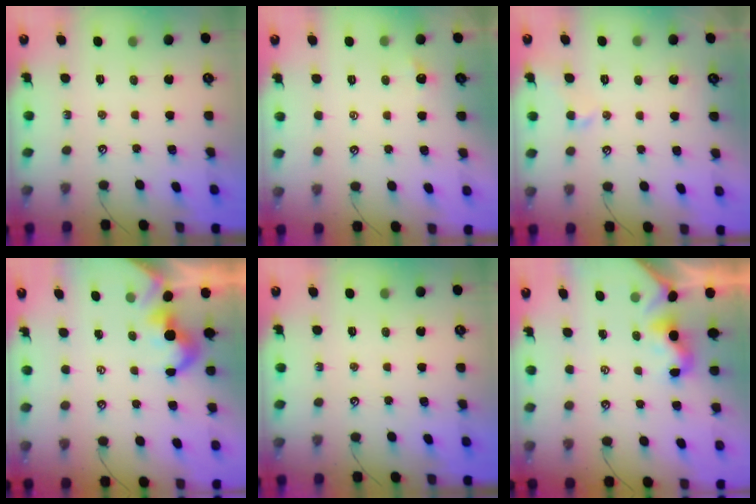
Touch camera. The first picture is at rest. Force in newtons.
{"total": 2.3, "press": 2.2, "slide": 0.3}
{"total": 0.0}
{"total": 1.6, "press": 1.6, "slide": 0.2}
{"total": 0.0}
{"total": 1.9, "press": 1.8, "slide": 0.5}